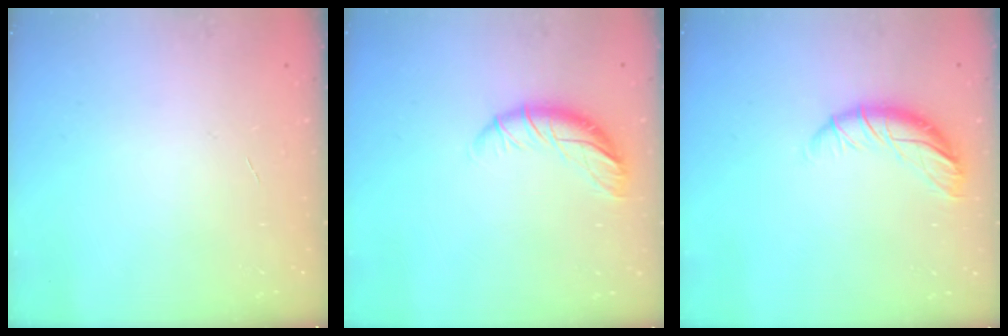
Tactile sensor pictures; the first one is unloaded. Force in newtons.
{"total": 10.1, "press": 10.0, "slide": 0.8}
{"total": 9.9, "press": 9.9, "slide": 0.8}